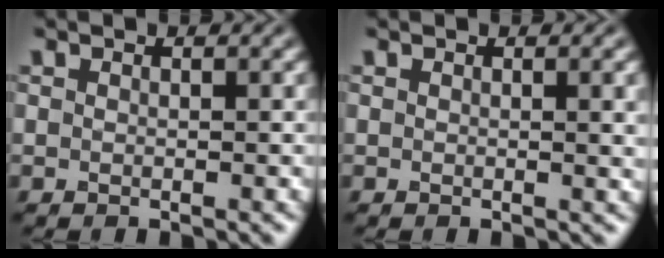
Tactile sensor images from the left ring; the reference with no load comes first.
{"total": 2.1, "force": [0.4, 0.6, 2.0], "torque": [-0.015, 0.003, 0.002]}